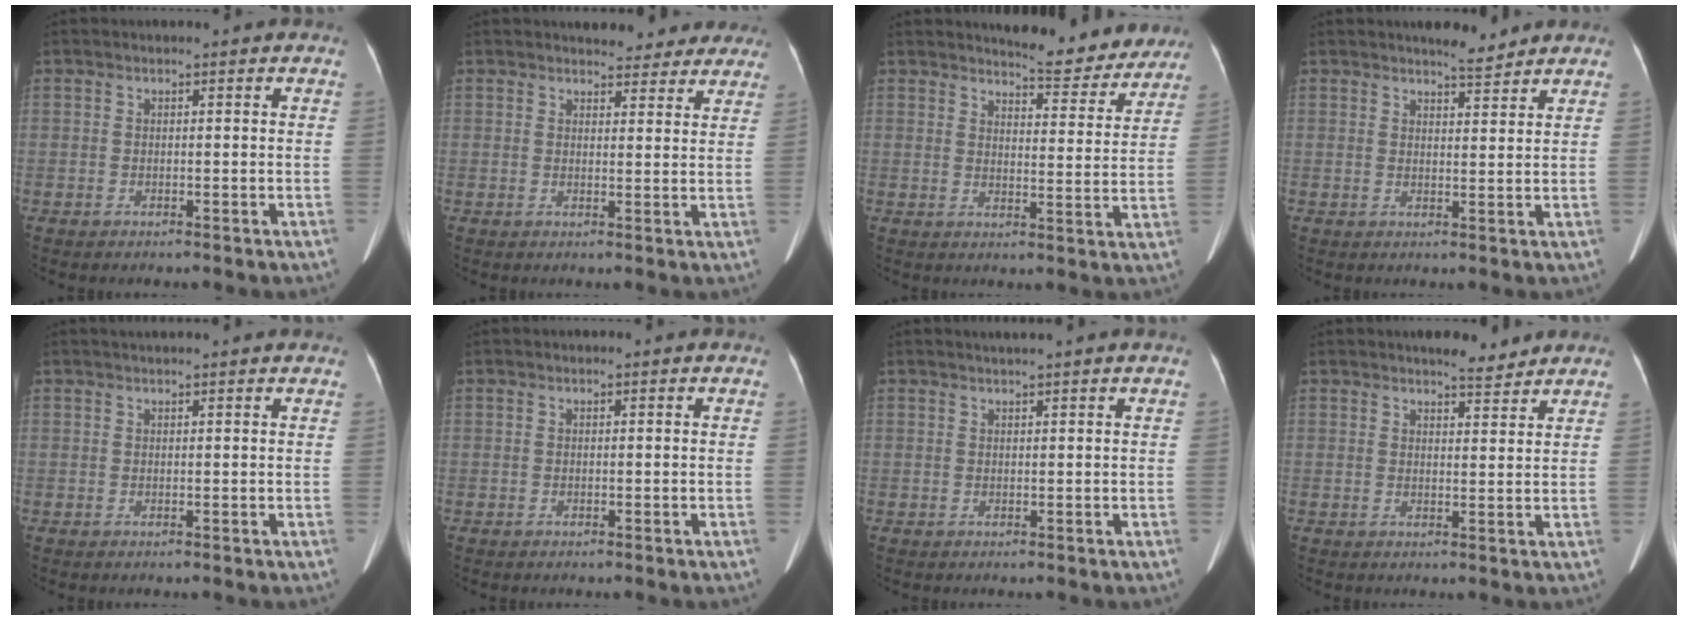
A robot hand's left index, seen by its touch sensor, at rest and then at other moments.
{"total": 7.4, "force": [6.8, 2.7, 1.5], "torque": [0.002, -0.001, 0.066]}
{"total": 10.1, "force": [9.7, 1.9, 2.2], "torque": [-0.020, -0.021, 0.112]}
{"total": 3.2, "force": [3.1, 0.4, 1.0], "torque": [-0.019, -0.003, 0.045]}
{"total": 4.6, "force": [4.2, 0.0, 2.0], "torque": [-0.024, 0.031, 0.052]}
{"total": 0.0}
{"total": 1.4, "force": [1.2, -0.5, 0.5], "torque": [-0.009, 0.004, 0.028]}
{"total": 3.7, "force": [3.4, 0.7, 1.2], "torque": [-0.020, -0.003, 0.046]}